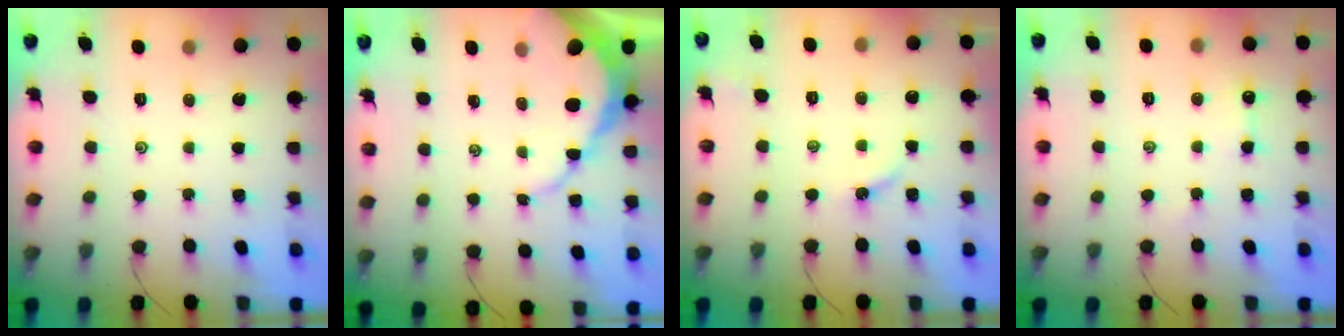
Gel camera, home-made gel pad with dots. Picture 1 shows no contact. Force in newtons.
{"total": 8.4, "press": 8.3, "slide": 0.8}
{"total": 2.8, "press": 2.8, "slide": 0.3}
{"total": 3.0, "press": 3.0, "slide": 0.4}